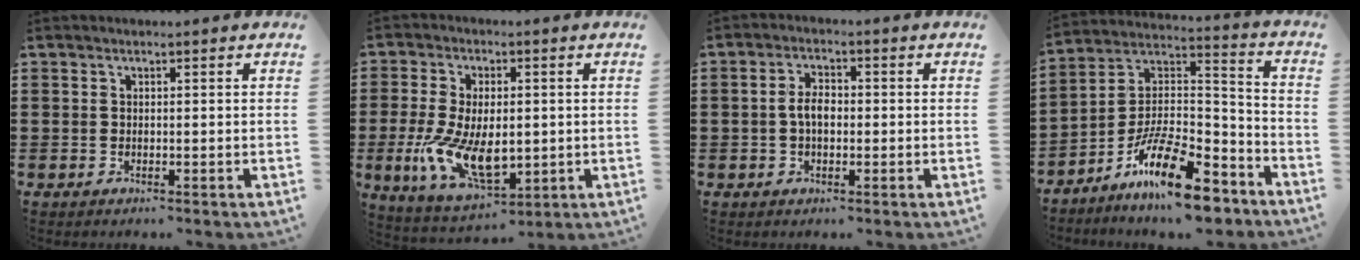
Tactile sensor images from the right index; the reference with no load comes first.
{"total": 11.4, "force": [-1.4, 6.0, 9.6], "torque": [-0.205, -0.002, -0.019]}
{"total": 3.5, "force": [-0.3, 1.9, 2.9], "torque": [-0.061, 0.003, -0.009]}
{"total": 15.2, "force": [-10.7, 3.8, 10.1], "torque": [-0.180, 0.036, -0.191]}